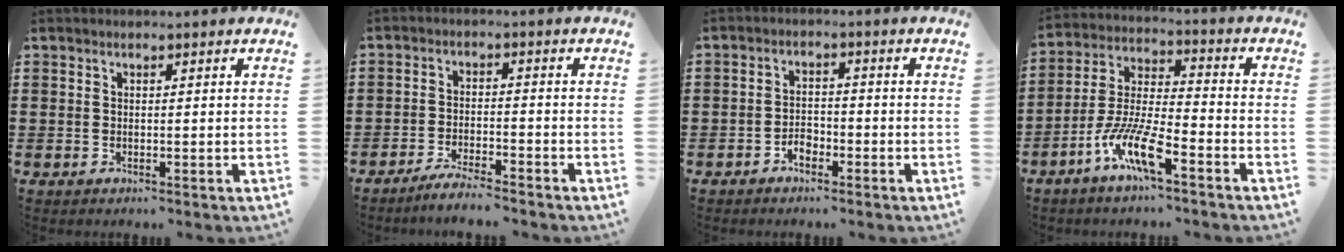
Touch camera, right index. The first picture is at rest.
{"total": 3.6, "force": [-3.4, -0.3, 0.9], "torque": [-0.016, 0.002, -0.069]}
{"total": 2.6, "force": [-1.8, 1.5, 1.2], "torque": [-0.026, 0.004, -0.037]}
{"total": 9.7, "force": [-6.2, 1.8, 7.2], "torque": [-0.167, -0.008, -0.123]}